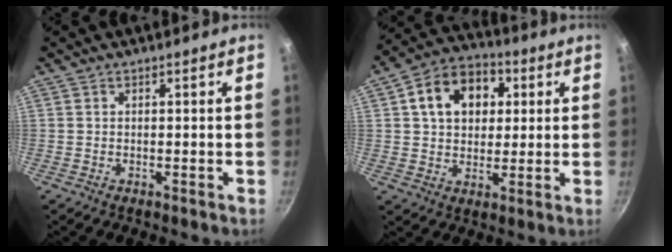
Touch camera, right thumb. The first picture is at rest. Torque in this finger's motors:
{"motor_torque": [-0.90, 1.39, 0.55, 0.10, 0.06]}